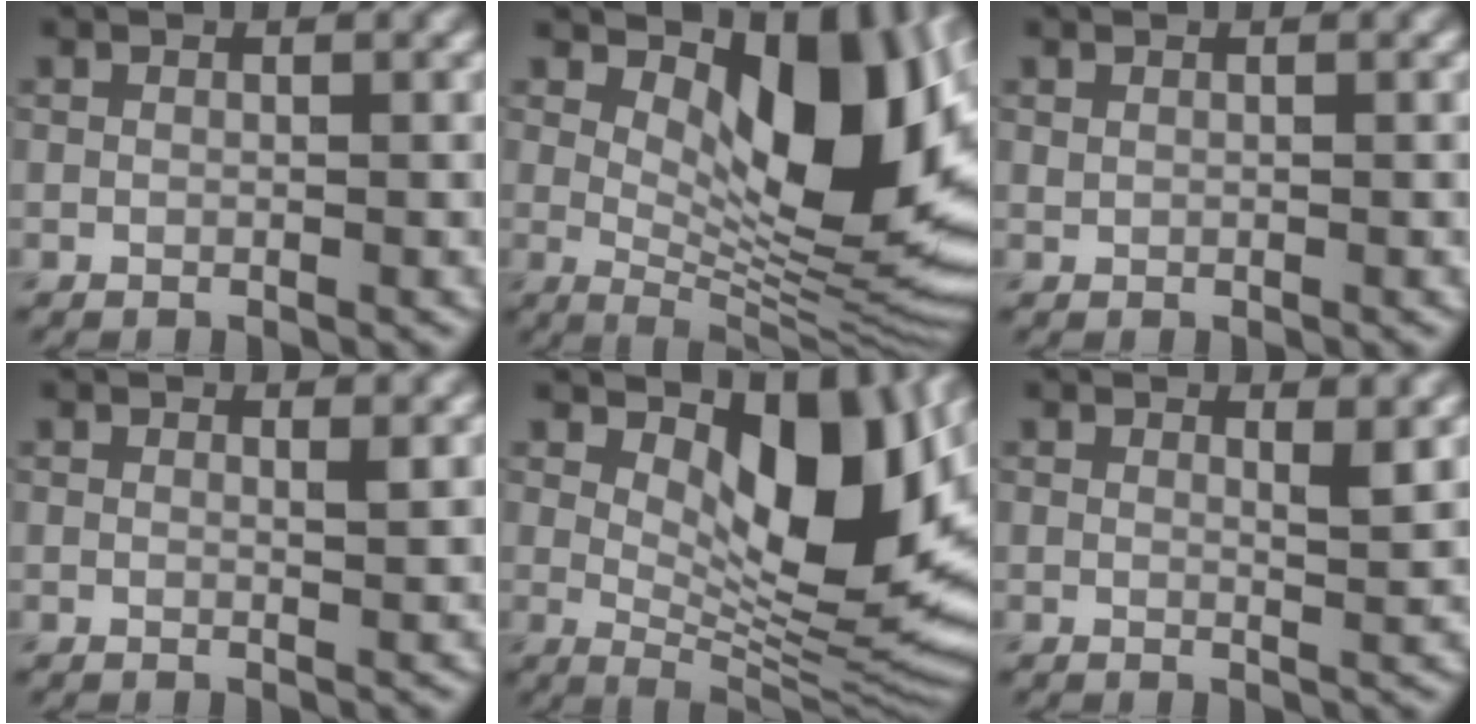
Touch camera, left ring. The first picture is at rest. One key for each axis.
{"total": 12.6, "fx": 3.7, "fy": 5.6, "fz": 10.7, "tx": -0.142, "ty": -0.005, "tz": 0.068}
{"total": 0.0}
{"total": 1.0, "fx": 0.6, "fy": 0.2, "fz": 0.7, "tx": -0.004, "ty": 0.001, "tz": 0.008}
{"total": 11.3, "fx": 3.3, "fy": 5.1, "fz": 9.5, "tx": -0.132, "ty": -0.012, "tz": 0.060}
{"total": 1.9, "fx": 1.1, "fy": 0.5, "fz": 1.4, "tx": -0.012, "ty": 0.000, "tz": 0.014}